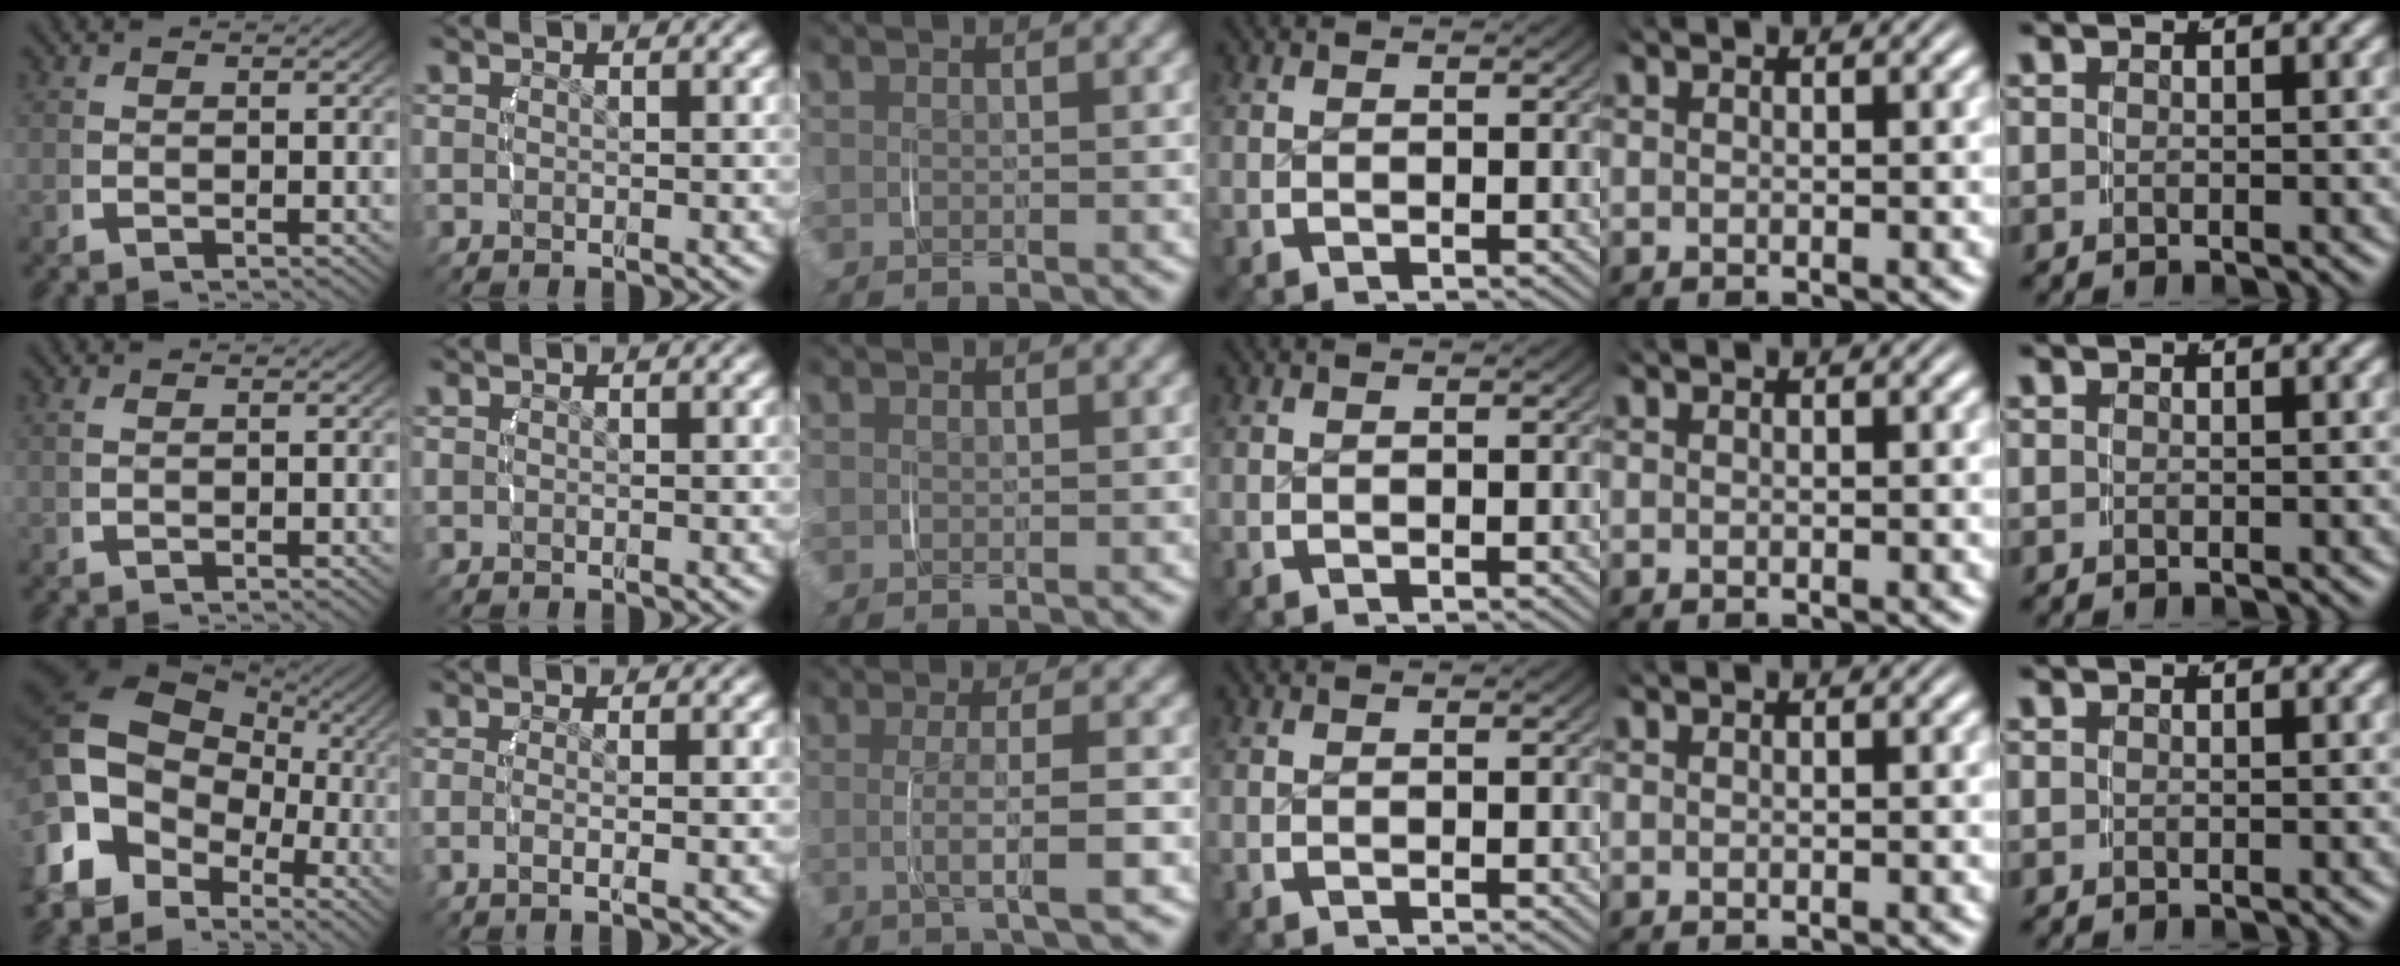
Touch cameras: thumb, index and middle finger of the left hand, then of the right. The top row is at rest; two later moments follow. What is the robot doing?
{"motion": "lift_and_place", "object": "napkin"}